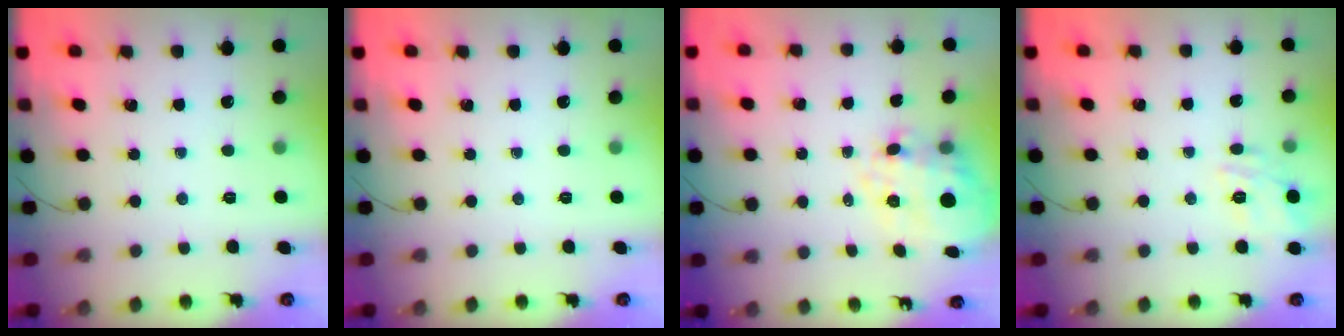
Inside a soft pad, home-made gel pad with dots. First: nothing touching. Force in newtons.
{"total": 0.0}
{"total": 11.9, "press": 11.6, "slide": 2.6}
{"total": 12.6, "press": 12.6, "slide": 0.6}